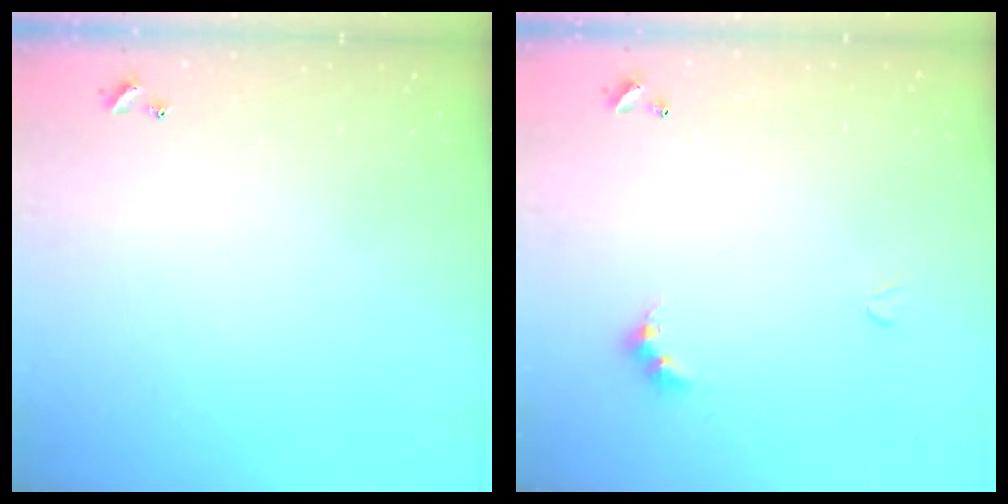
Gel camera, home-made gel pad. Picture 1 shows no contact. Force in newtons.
{"total": 2.9, "press": 2.8, "slide": 0.7}